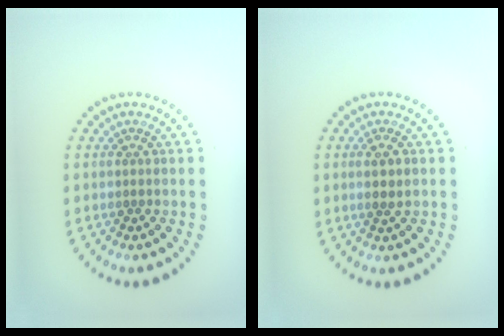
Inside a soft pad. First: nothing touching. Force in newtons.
{"total": 1.3, "press": 1.2, "slide": 0.5}